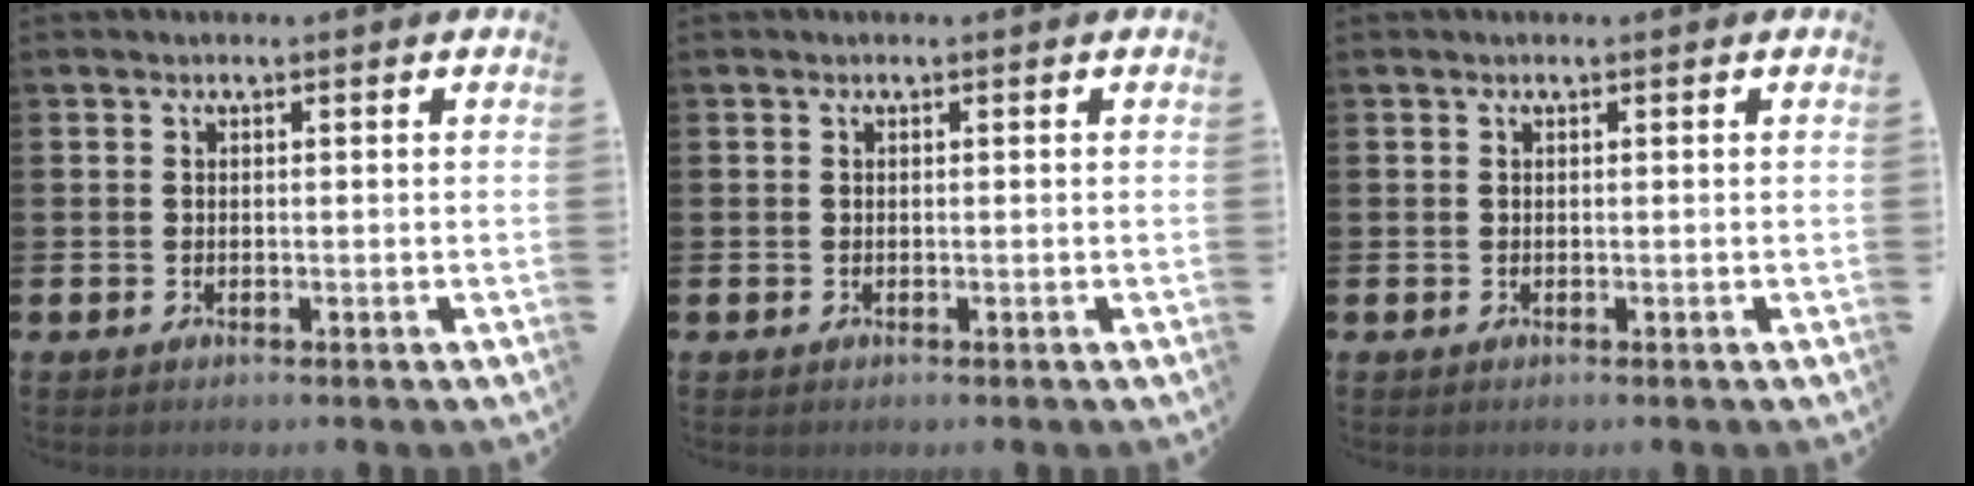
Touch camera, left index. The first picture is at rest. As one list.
[{"total": 0.0}, {"total": 0.0}]